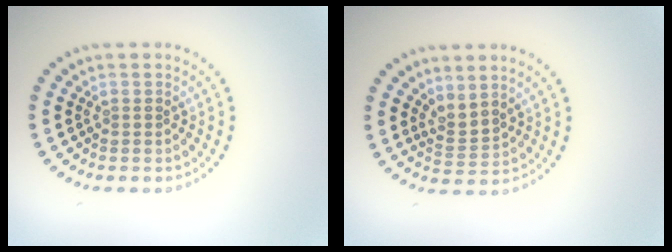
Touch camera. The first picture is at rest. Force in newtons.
{"total": 2.1, "press": 1.4, "slide": 1.6}